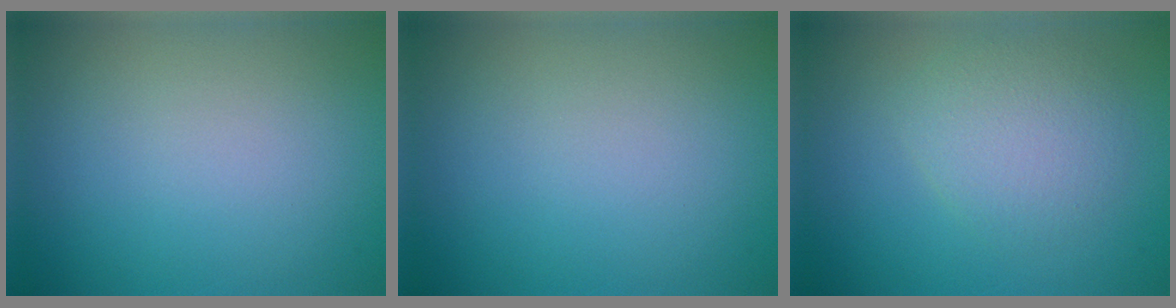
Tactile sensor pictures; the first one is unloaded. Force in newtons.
{"total": 0.0}
{"total": 3.0, "press": 3.0, "slide": 0.0}